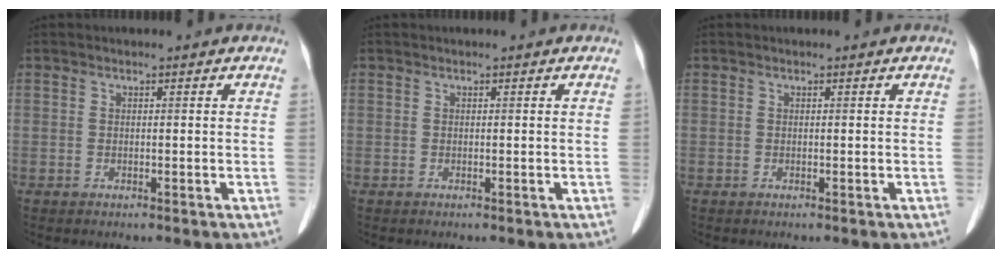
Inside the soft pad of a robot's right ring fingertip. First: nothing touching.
{"total": 0.0}
{"total": 0.0}